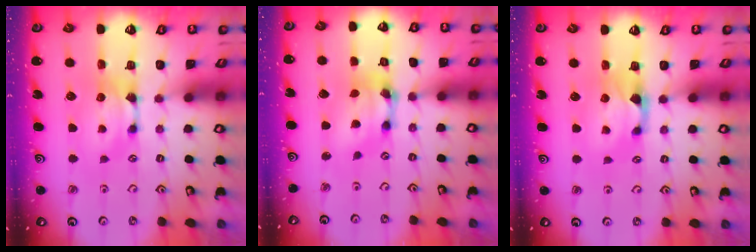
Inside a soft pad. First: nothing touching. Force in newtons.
{"total": 7.1, "press": 6.7, "slide": 2.3}
{"total": 1.2, "press": 0.4, "slide": 1.2}